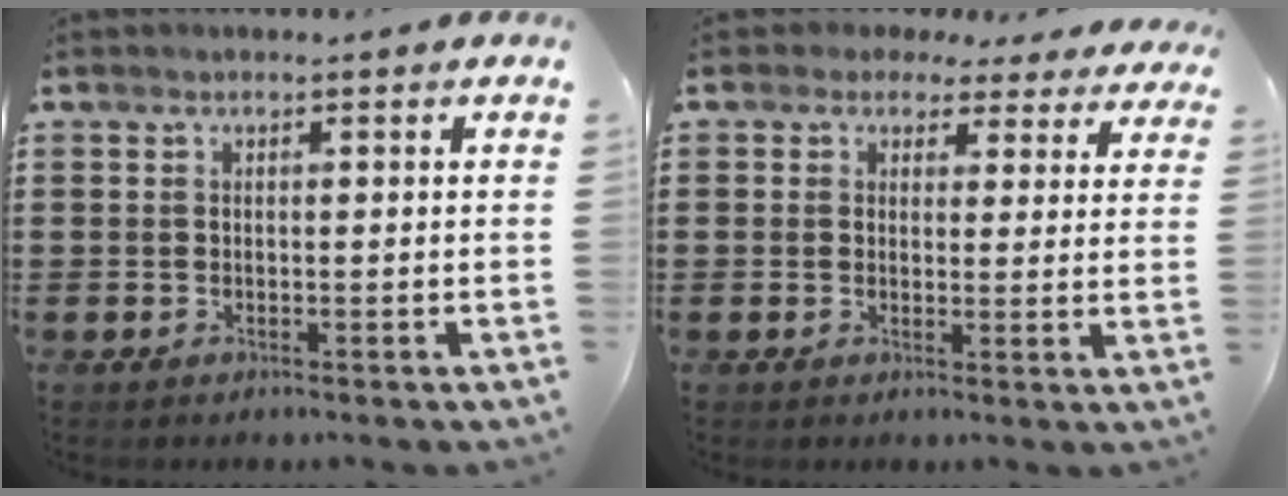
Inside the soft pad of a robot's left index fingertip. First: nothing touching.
{"total": 2.9, "force": [2.2, 1.7, 0.6], "torque": [-0.025, 0.000, 0.040]}